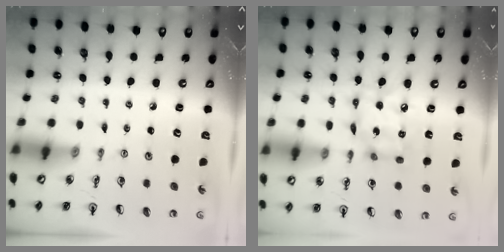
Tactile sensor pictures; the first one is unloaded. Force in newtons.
{"total": 12.4, "press": 12.3, "slide": 1.0}